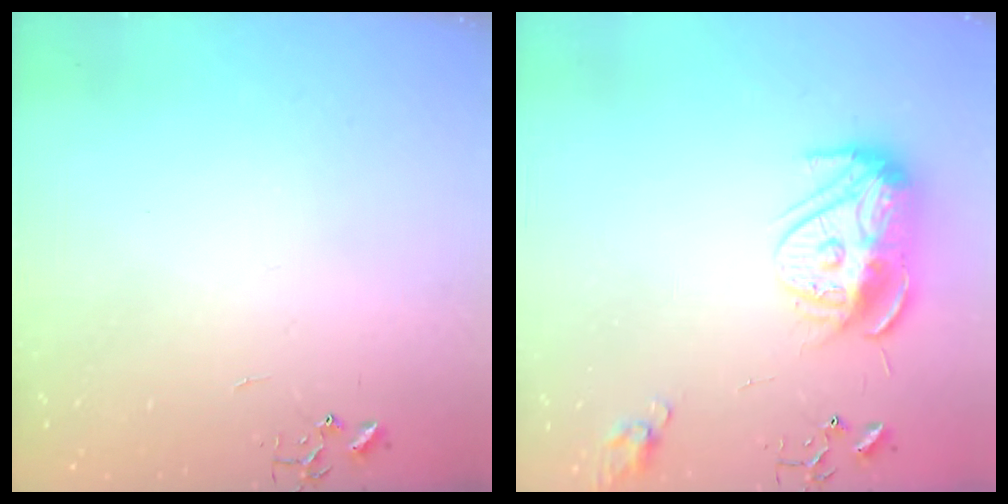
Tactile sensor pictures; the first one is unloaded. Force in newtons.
{"total": 13.5, "press": 13.4, "slide": 1.1}